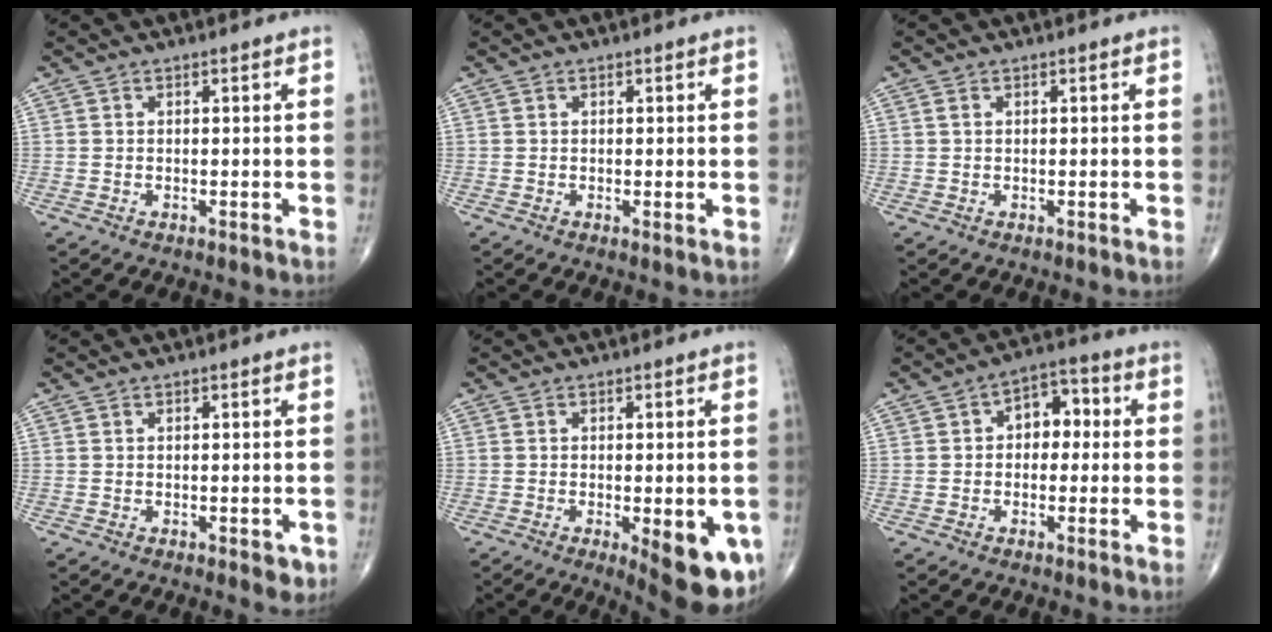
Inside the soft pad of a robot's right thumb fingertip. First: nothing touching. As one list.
[{"total": 0.6, "force": [-0.1, 0.0, 0.6], "torque": [-0.014, -0.005, -0.003]}, {"total": 0.6, "force": [0.2, 0.4, 0.4], "torque": [-0.010, 0.004, 0.003]}, {"total": 2.2, "force": [-0.8, 1.0, 1.8], "torque": [-0.010, -0.002, -0.007]}, {"total": 12.4, "force": [-4.3, 4.3, 10.8], "torque": [-0.112, -0.009, -0.044]}, {"total": 7.1, "force": [0.7, 4.9, 5.2], "torque": [-0.041, 0.025, -0.001]}]